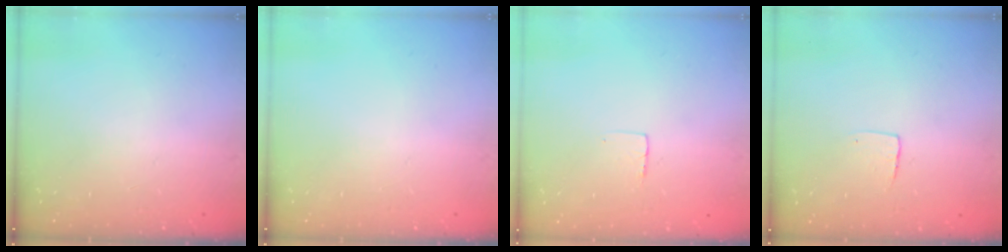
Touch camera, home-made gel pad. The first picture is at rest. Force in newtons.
{"total": 0.0}
{"total": 3.0, "press": 3.0, "slide": 0.2}
{"total": 3.9, "press": 3.8, "slide": 0.3}